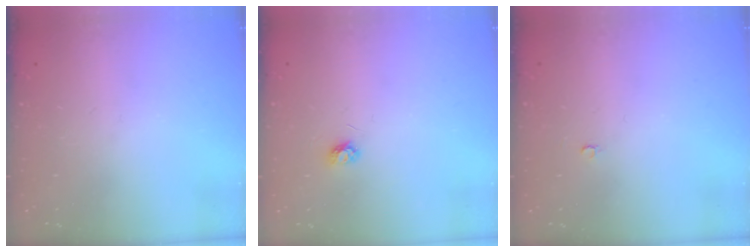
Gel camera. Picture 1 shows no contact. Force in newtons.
{"total": 3.5, "press": 3.4, "slide": 0.3}
{"total": 2.1, "press": 2.1, "slide": 0.2}